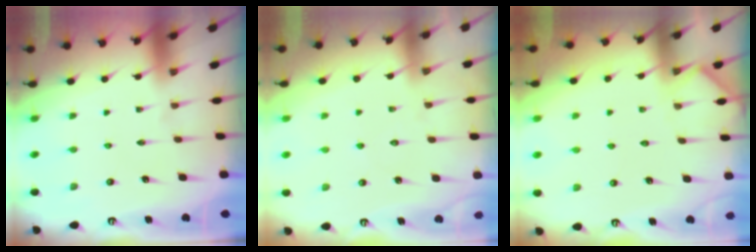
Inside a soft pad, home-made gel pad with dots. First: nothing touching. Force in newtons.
{"total": 5.7, "press": 5.7, "slide": 0.7}
{"total": 3.9, "press": 3.9, "slide": 0.5}